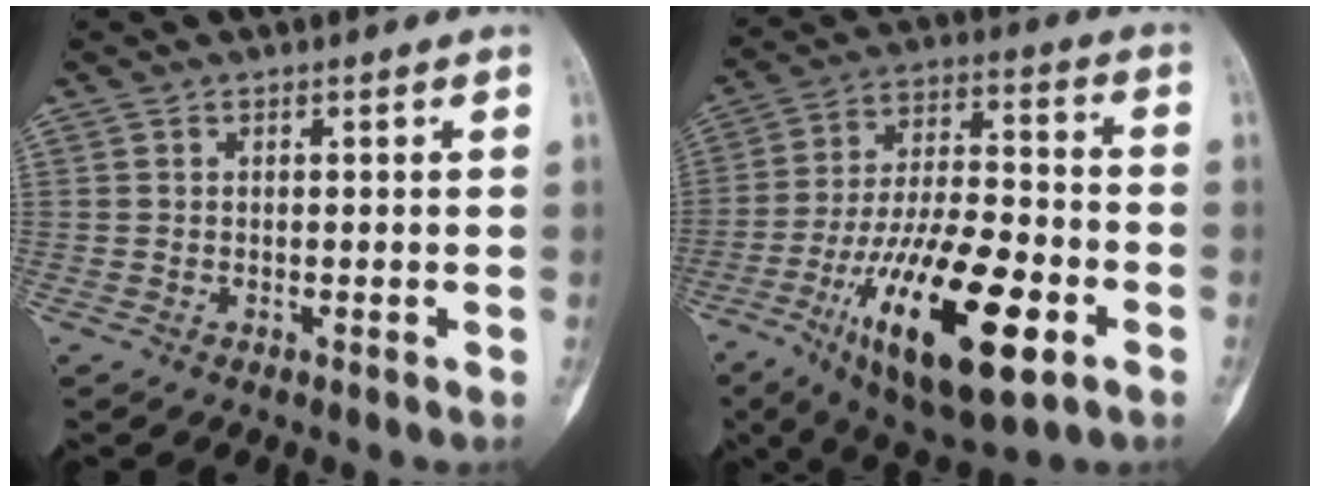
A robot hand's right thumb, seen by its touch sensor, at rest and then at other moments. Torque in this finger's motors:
{"motor_torque": [0.45, 0.87, 1.46, -1.31, 0.29]}